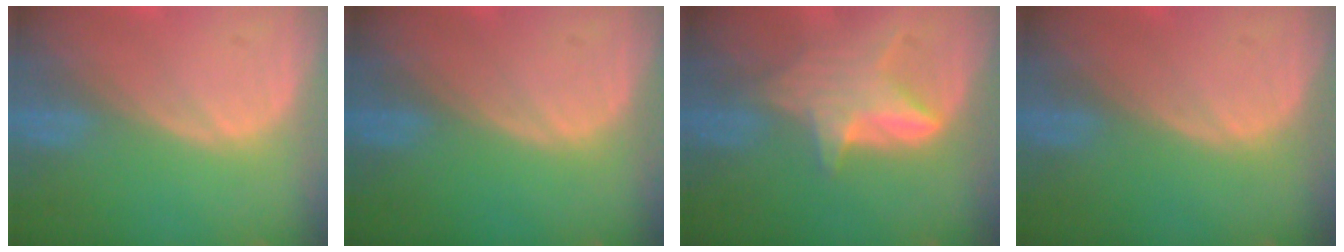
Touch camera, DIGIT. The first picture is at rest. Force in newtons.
{"total": 0.0}
{"total": 6.1, "press": 5.8, "slide": 2.1}
{"total": 0.0}